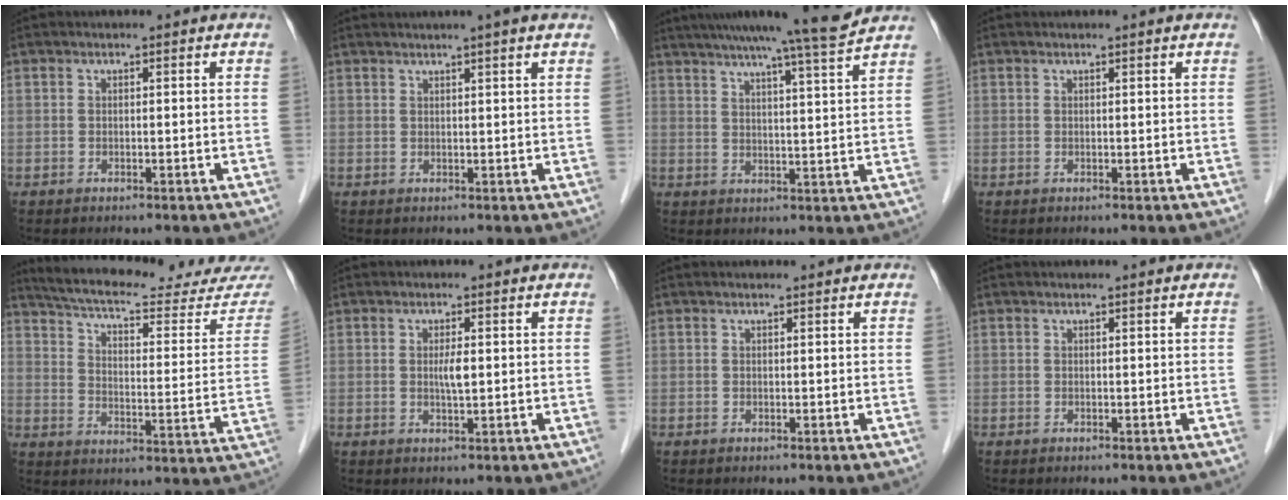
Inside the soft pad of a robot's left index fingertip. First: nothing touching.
{"total": 3.9, "force": [3.1, -0.6, 2.4], "torque": [-0.034, 0.018, 0.043]}
{"total": 12.5, "force": [11.0, -1.9, 5.8], "torque": [-0.095, -0.016, 0.147]}
{"total": 0.8, "force": [0.7, -0.1, 0.4], "torque": [-0.013, 0.008, 0.017]}
{"total": 25.2, "force": [23.4, 3.0, 9.0], "torque": [-0.138, -0.063, 0.297]}
{"total": 2.0, "force": [0.3, 0.2, 2.0], "torque": [-0.038, -0.001, 0.004]}
{"total": 1.3, "force": [1.2, 0.2, 0.3], "torque": [-0.009, 0.013, 0.017]}
{"total": 0.6, "force": [0.6, -0.1, 0.2], "torque": [-0.006, 0.003, 0.011]}